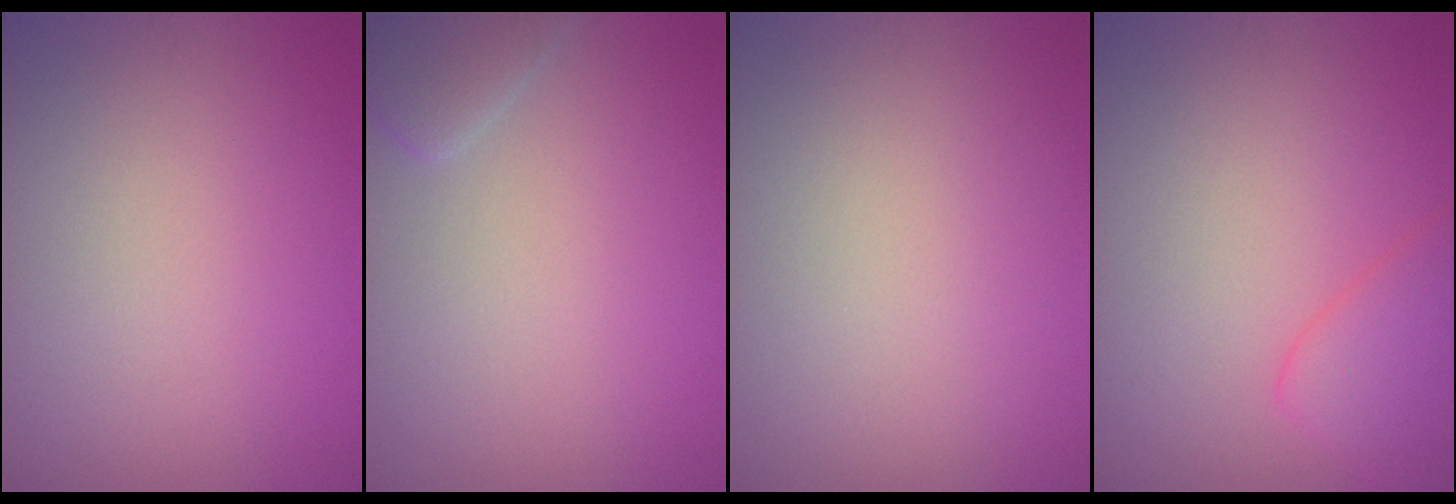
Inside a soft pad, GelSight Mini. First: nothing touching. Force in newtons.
{"total": 2.2, "press": 2.2, "slide": 0.1}
{"total": 0.0}
{"total": 3.5, "press": 3.5, "slide": 0.2}